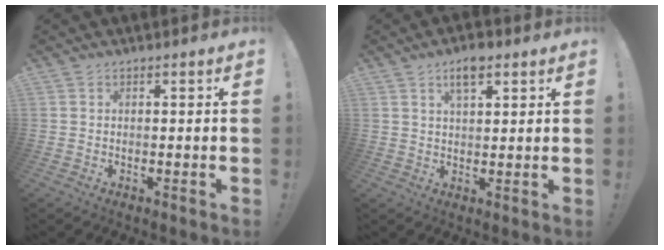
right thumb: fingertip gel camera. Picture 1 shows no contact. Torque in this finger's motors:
{"motor_torque": [0.43, 1.29, 0.27, 0.46, 0.01]}